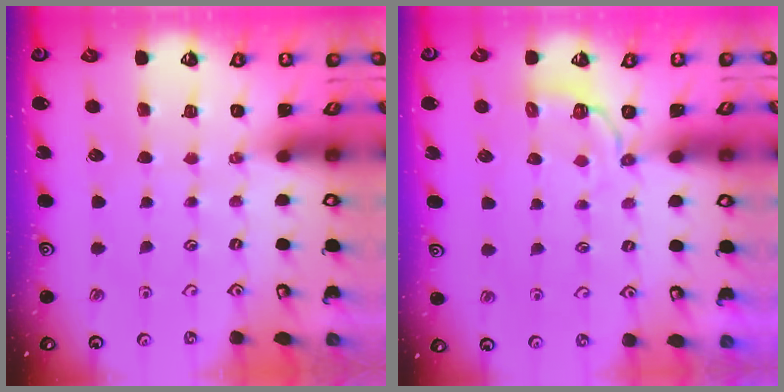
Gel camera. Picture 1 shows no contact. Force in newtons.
{"total": 3.3, "press": 1.8, "slide": 2.7}